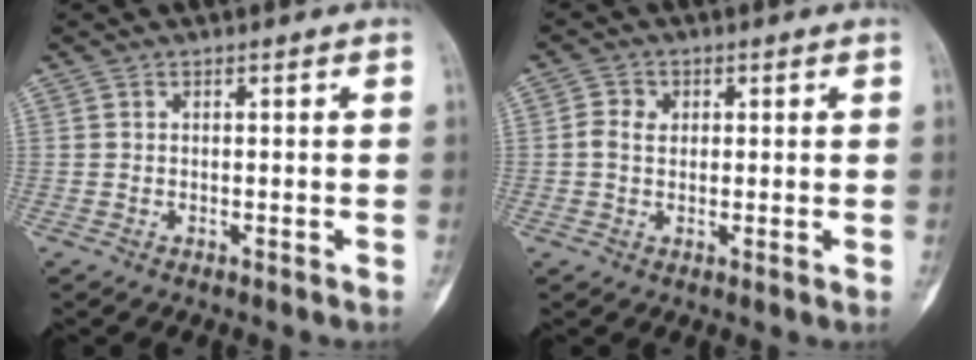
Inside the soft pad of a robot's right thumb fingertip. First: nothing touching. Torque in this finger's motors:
{"motor_torque": [-0.53, 0.74, -0.12, 0.07, -0.09]}